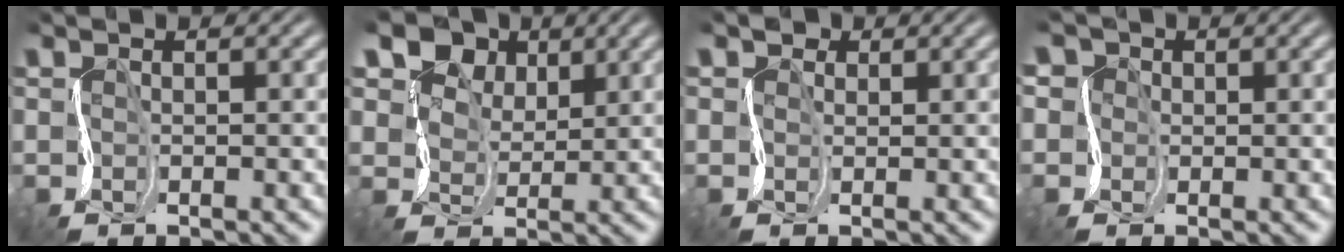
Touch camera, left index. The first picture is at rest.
{"total": 10.3, "force": [7.7, 6.0, 3.3], "torque": [-0.084, 0.031, 0.105]}
{"total": 2.2, "force": [1.5, 1.5, 0.6], "torque": [0.000, 0.016, 0.000]}
{"total": 3.4, "force": [-0.4, 3.1, 1.4], "torque": [-0.026, 0.008, -0.026]}